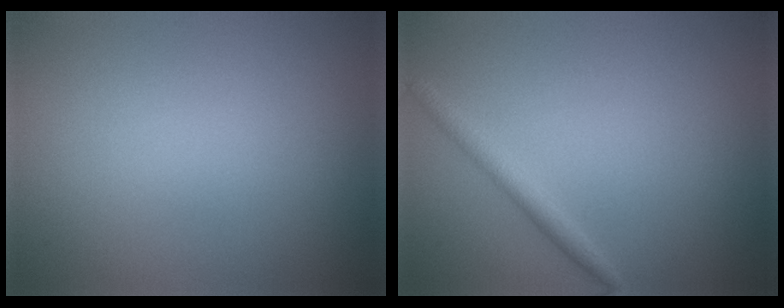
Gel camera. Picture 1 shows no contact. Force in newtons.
{"total": 1.5, "press": 1.5, "slide": 0.1}